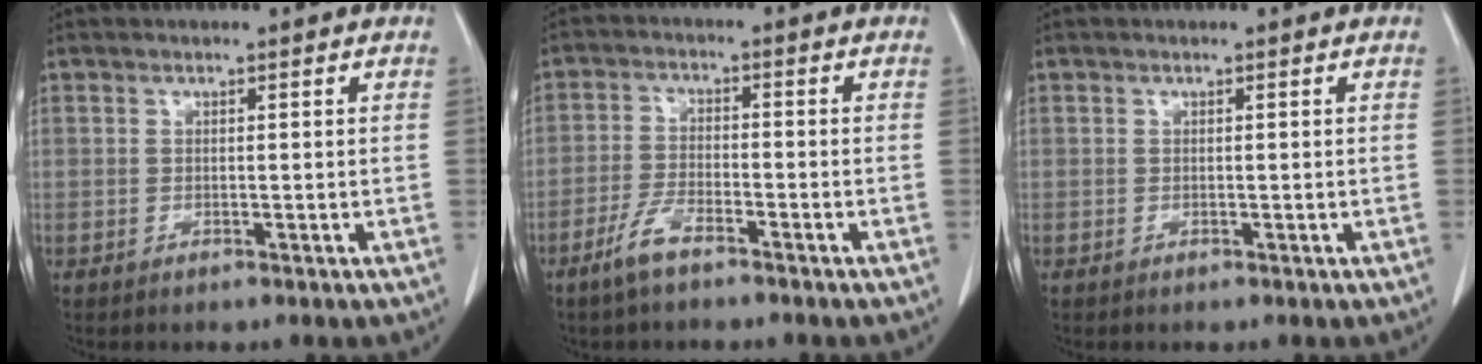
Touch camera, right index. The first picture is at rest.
{"total": 4.5, "force": [-3.4, 0.9, 2.9], "torque": [-0.065, -0.003, -0.067]}
{"total": 0.0}